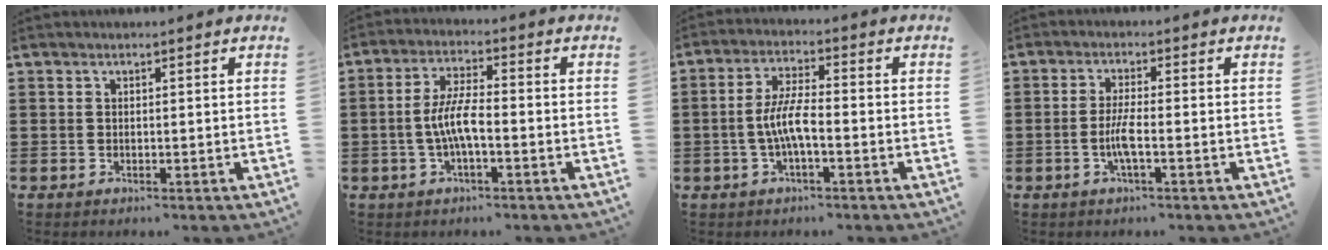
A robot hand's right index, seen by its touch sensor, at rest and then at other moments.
{"total": 6.1, "force": [-1.4, 1.6, 5.7], "torque": [-0.127, -0.002, -0.034]}
{"total": 6.0, "force": [-1.5, 1.5, 5.6], "torque": [-0.125, -0.003, -0.036]}
{"total": 3.4, "force": [-1.2, 0.4, 3.2], "torque": [-0.071, -0.005, -0.027]}